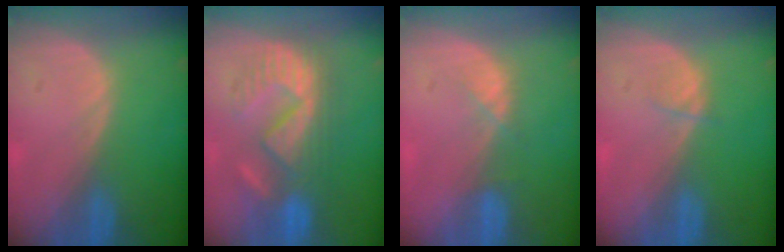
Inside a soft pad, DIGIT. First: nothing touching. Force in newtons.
{"total": 9.4, "press": 9.4, "slide": 0.4}
{"total": 2.3, "press": 2.2, "slide": 0.7}
{"total": 1.2, "press": 1.2, "slide": 0.2}